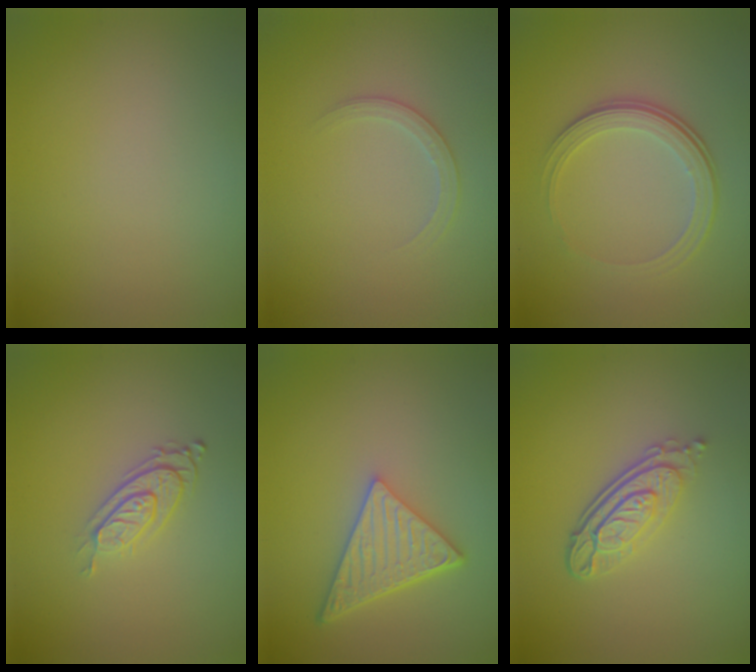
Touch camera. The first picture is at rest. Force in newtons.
{"total": 1.6, "press": 1.6, "slide": 0.1}
{"total": 3.9, "press": 2.7, "slide": 2.9}
{"total": 2.9, "press": 1.9, "slide": 2.1}
{"total": 5.0, "press": 3.7, "slide": 3.3}
{"total": 4.5, "press": 3.1, "slide": 3.2}